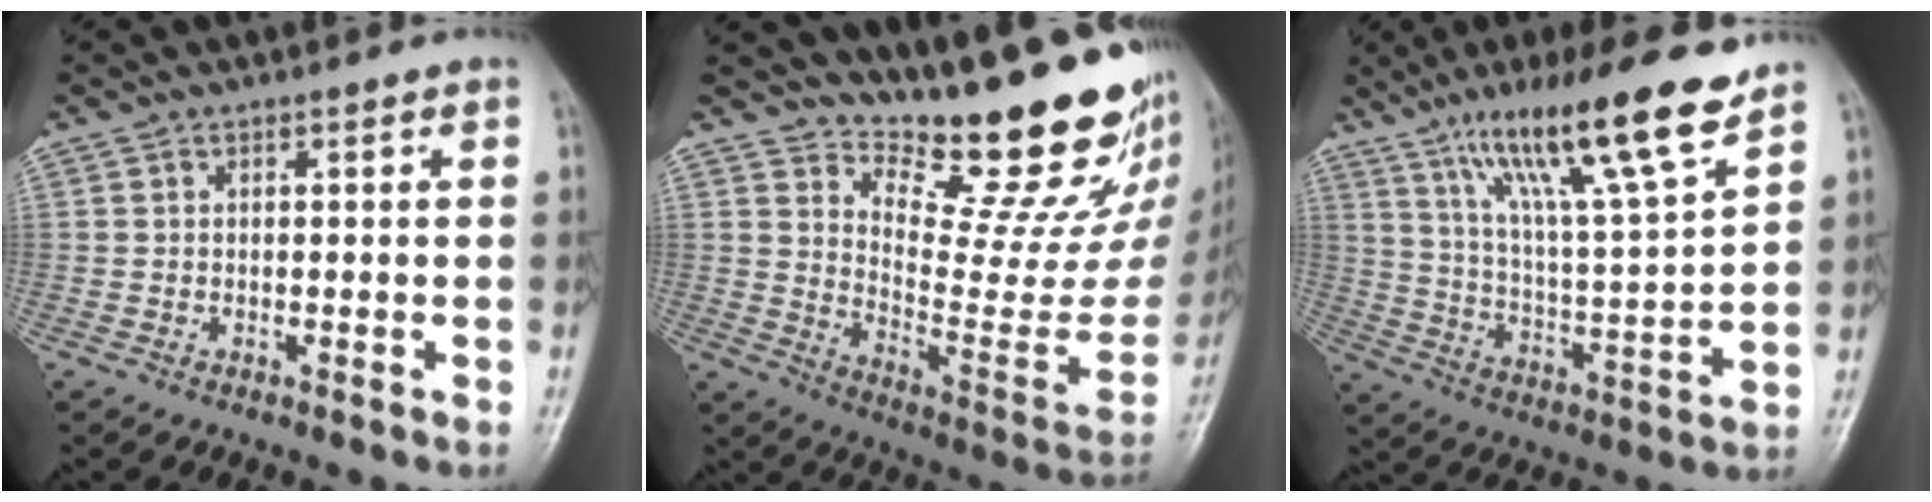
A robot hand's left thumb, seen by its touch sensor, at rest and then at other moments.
{"total": 18.4, "force": [15.9, 4.2, 8.3], "torque": [-0.069, -0.165, 0.212]}
{"total": 19.2, "force": [12.8, 2.1, 14.2], "torque": [-0.226, -0.058, 0.220]}